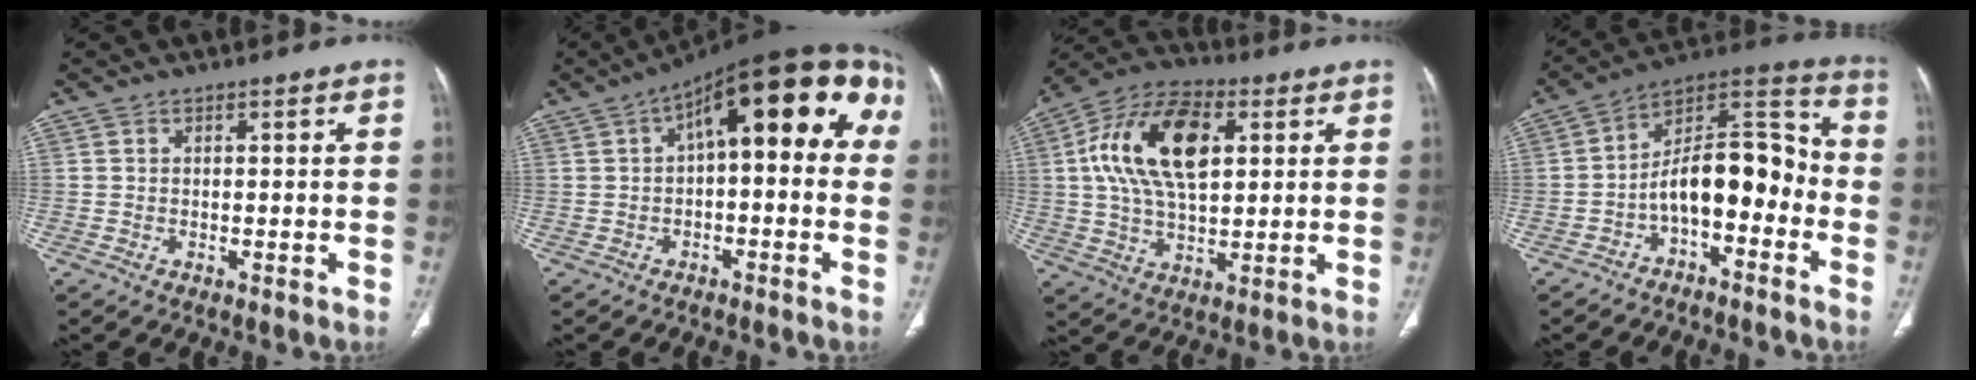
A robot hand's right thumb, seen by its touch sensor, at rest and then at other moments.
{"total": 18.8, "force": [3.8, 7.9, 16.6], "torque": [-0.189, 0.047, 0.036]}
{"total": 18.2, "force": [4.2, 9.9, 14.7], "torque": [-0.260, 0.011, 0.070]}
{"total": 14.1, "force": [-4.2, 7.2, 11.4], "torque": [-0.155, 0.081, -0.075]}